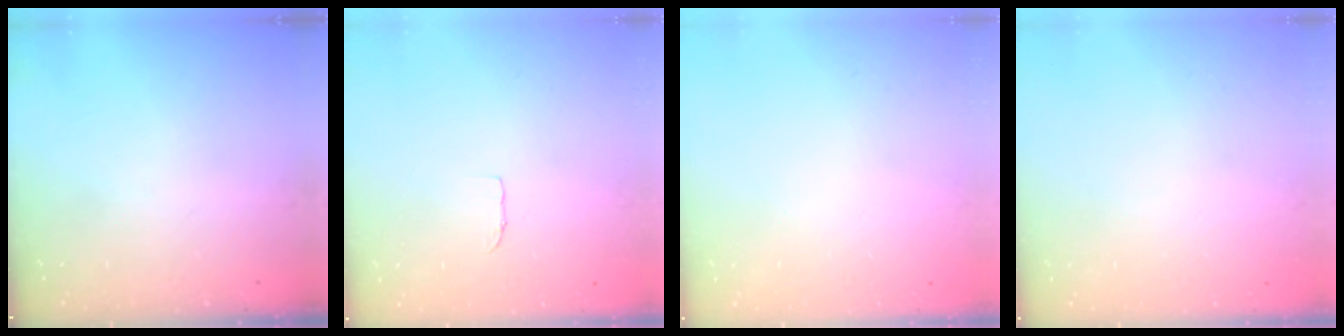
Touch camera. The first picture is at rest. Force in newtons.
{"total": 3.4, "press": 3.4, "slide": 0.2}
{"total": 0.0}
{"total": 0.0}